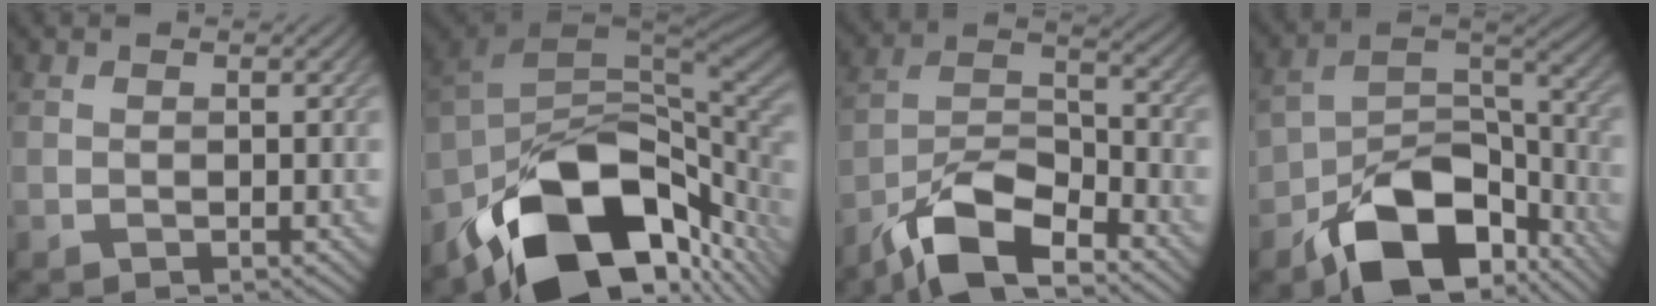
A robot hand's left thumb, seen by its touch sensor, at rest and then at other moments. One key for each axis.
{"total": 16.4, "fx": -8.4, "fy": 9.6, "fz": 10.3, "tx": -0.190, "ty": -0.038, "tz": -0.134}
{"total": 10.7, "fx": -7.8, "fy": 3.8, "fz": 6.3, "tx": -0.114, "ty": -0.001, "tz": -0.163}
{"total": 14.5, "fx": -8.7, "fy": 8.2, "fz": 8.3, "tx": -0.139, "ty": -0.018, "tz": -0.160}